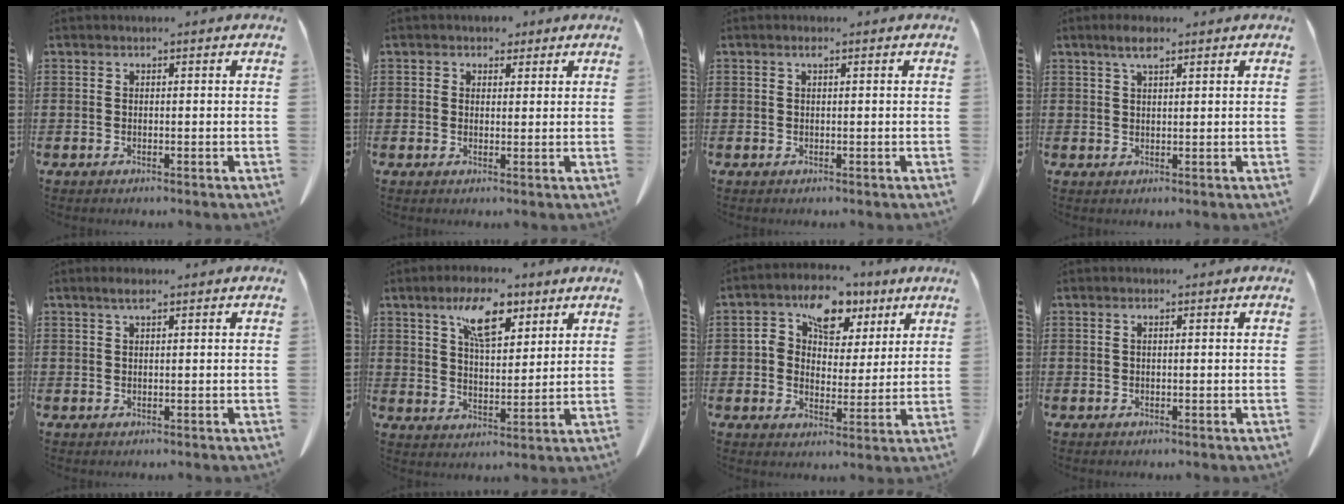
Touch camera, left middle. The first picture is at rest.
{"total": 2.3, "force": [1.7, 1.6, 0.3], "torque": [-0.006, 0.008, 0.030]}
{"total": 0.7, "force": [0.3, 0.3, 0.5], "torque": [-0.012, 0.003, 0.005]}
{"total": 3.4, "force": [2.1, 0.9, 2.5], "torque": [-0.054, 0.005, 0.036]}
{"total": 1.4, "force": [0.8, 0.4, 1.1], "torque": [-0.023, 0.003, 0.013]}
{"total": 9.5, "force": [6.1, 3.5, 6.4], "torque": [-0.124, -0.008, 0.105]}
{"total": 9.1, "force": [4.4, 6.1, 5.2], "torque": [-0.102, 0.010, 0.074]}
{"total": 0.6, "force": [0.1, 0.1, 0.5], "torque": [-0.011, 0.000, 0.002]}